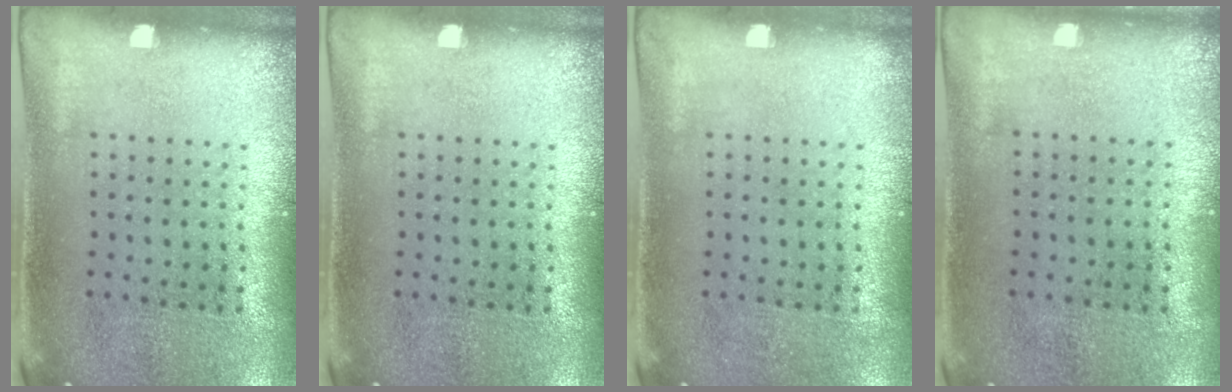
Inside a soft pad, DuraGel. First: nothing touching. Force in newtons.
{"total": 0.0}
{"total": 0.0}
{"total": 0.0}